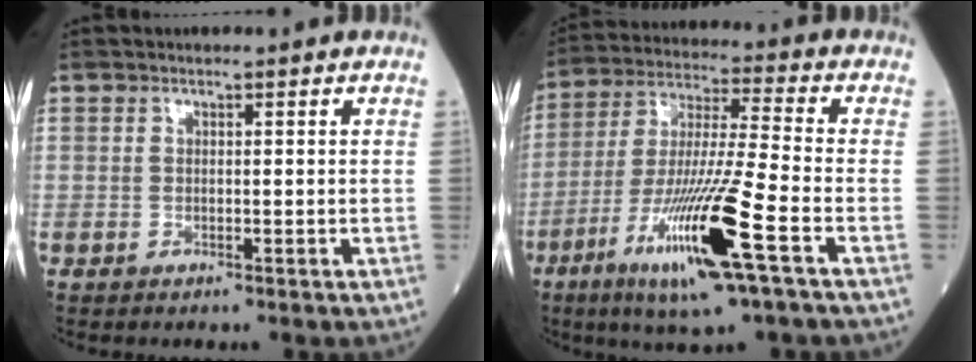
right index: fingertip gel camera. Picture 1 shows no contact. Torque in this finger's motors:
{"motor_torque": [1.91, -0.23, 1.06, 0.21]}